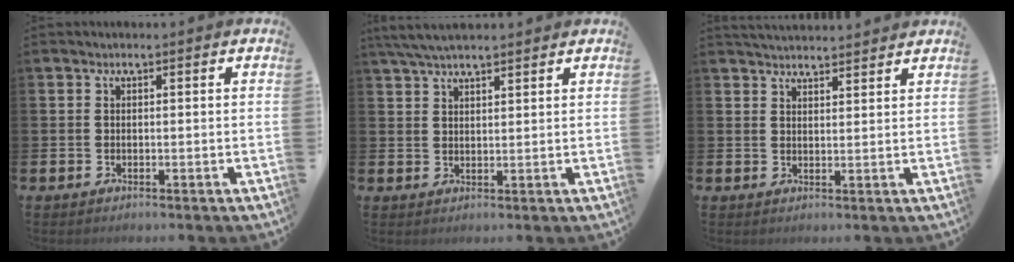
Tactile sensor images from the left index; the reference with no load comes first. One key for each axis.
{"total": 4.6, "fx": 4.1, "fy": 0.9, "fz": 1.9, "tx": -0.043, "ty": -0.008, "tz": 0.076}
{"total": 3.3, "fx": 3.3, "fy": 0.2, "fz": 0.0, "tx": -0.002, "ty": -0.016, "tz": 0.060}